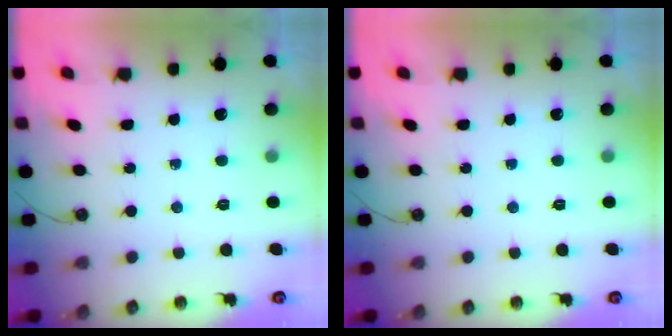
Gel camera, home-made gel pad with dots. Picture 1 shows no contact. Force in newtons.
{"total": 0.0}